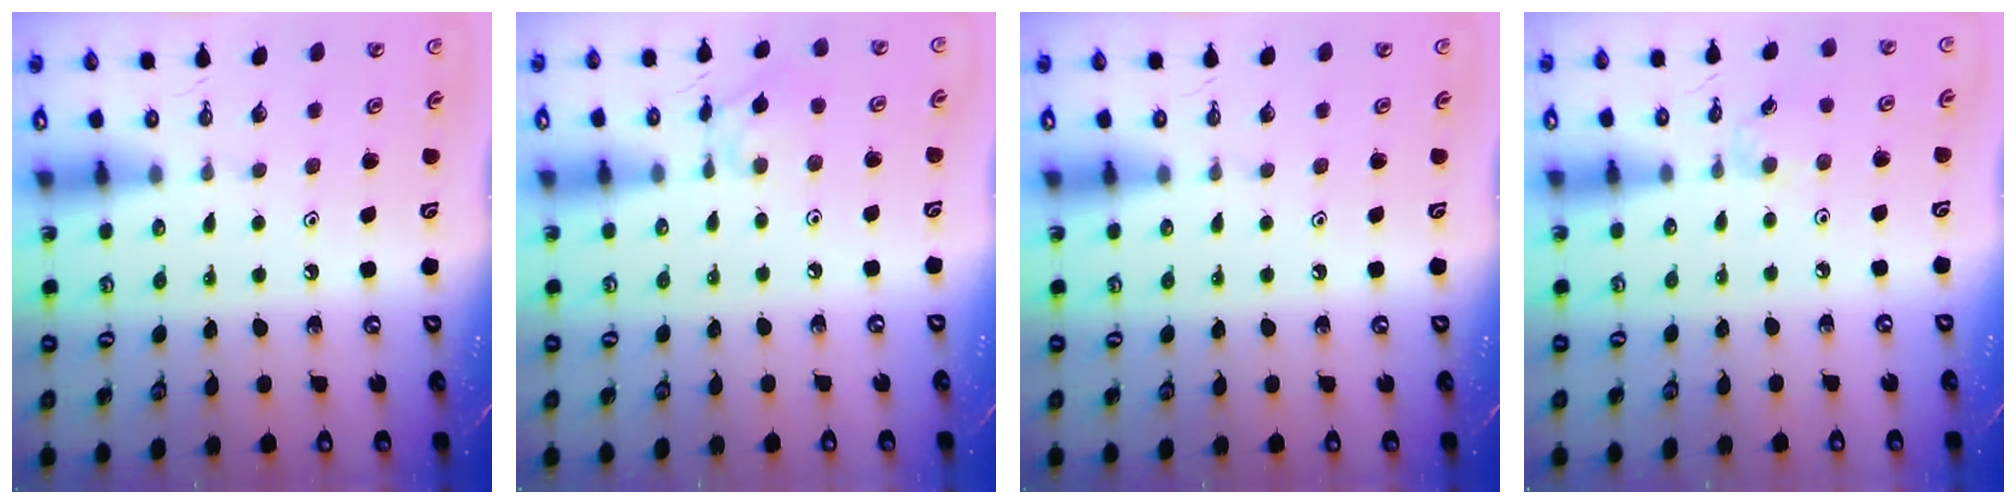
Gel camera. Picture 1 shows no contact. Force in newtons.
{"total": 8.5, "press": 8.5, "slide": 0.5}
{"total": 0.0}
{"total": 2.5, "press": 2.4, "slide": 0.4}